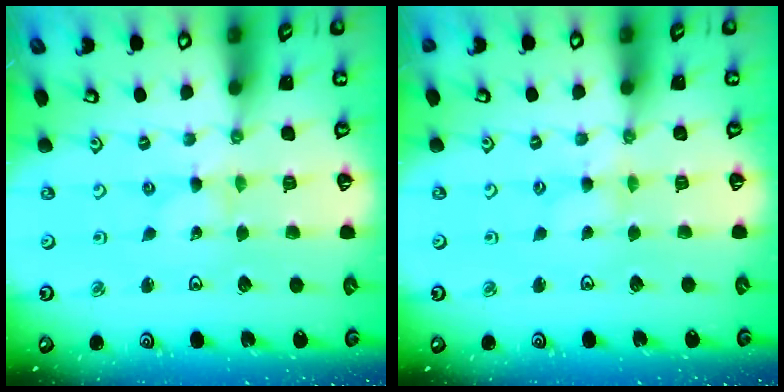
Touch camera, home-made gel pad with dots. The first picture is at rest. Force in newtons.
{"total": 2.5, "press": 2.5, "slide": 0.2}